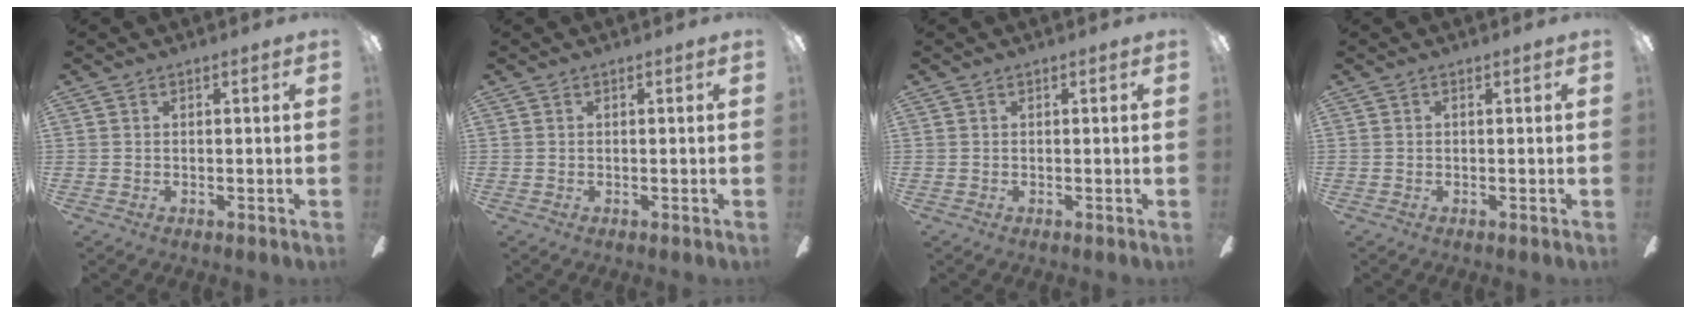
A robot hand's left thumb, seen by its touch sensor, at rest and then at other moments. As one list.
[{"total": 0.0}, {"total": 0.0}, {"total": 0.0}]